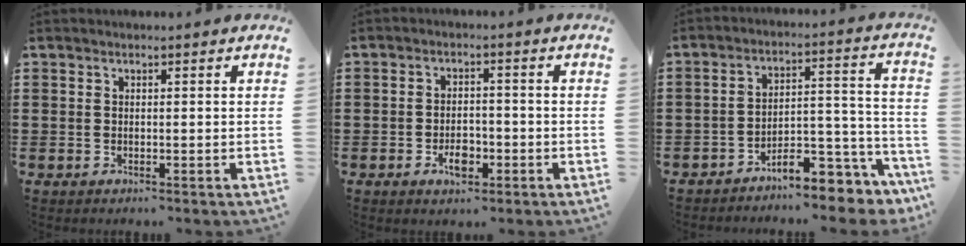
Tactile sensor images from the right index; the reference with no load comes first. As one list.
[{"total": 4.3, "force": [-1.7, 2.3, 3.2], "torque": [-0.046, 0.001, -0.031]}, {"total": 7.8, "force": [-6.7, 2.1, 3.6], "torque": [-0.049, 0.014, -0.125]}]